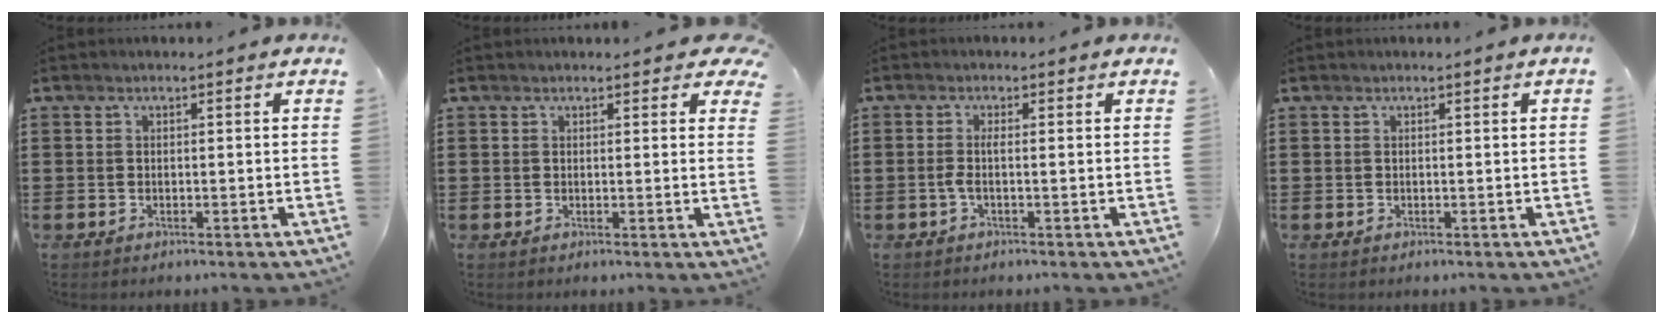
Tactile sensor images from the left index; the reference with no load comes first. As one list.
[{"total": 1.8, "force": [1.4, 1.0, 0.4], "torque": [0.000, 0.001, 0.022]}, {"total": 1.8, "force": [-0.4, 0.1, 1.8], "torque": [-0.043, -0.004, -0.010]}, {"total": 0.0}]